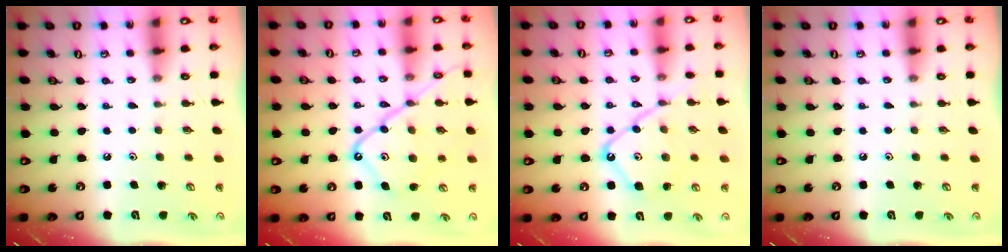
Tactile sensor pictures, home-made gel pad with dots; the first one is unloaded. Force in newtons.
{"total": 17.4, "press": 17.3, "slide": 1.9}
{"total": 14.0, "press": 13.9, "slide": 1.5}
{"total": 0.0}